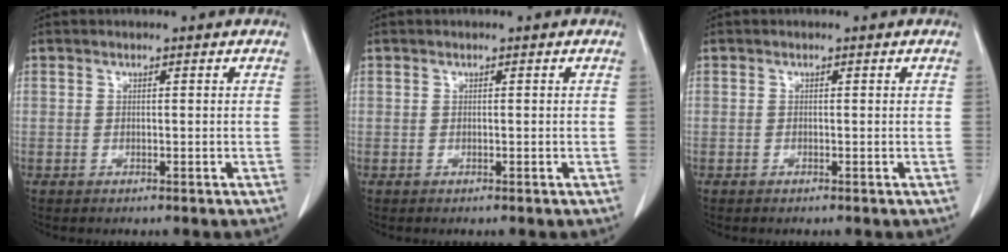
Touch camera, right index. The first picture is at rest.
{"total": 0.0}
{"total": 0.0}